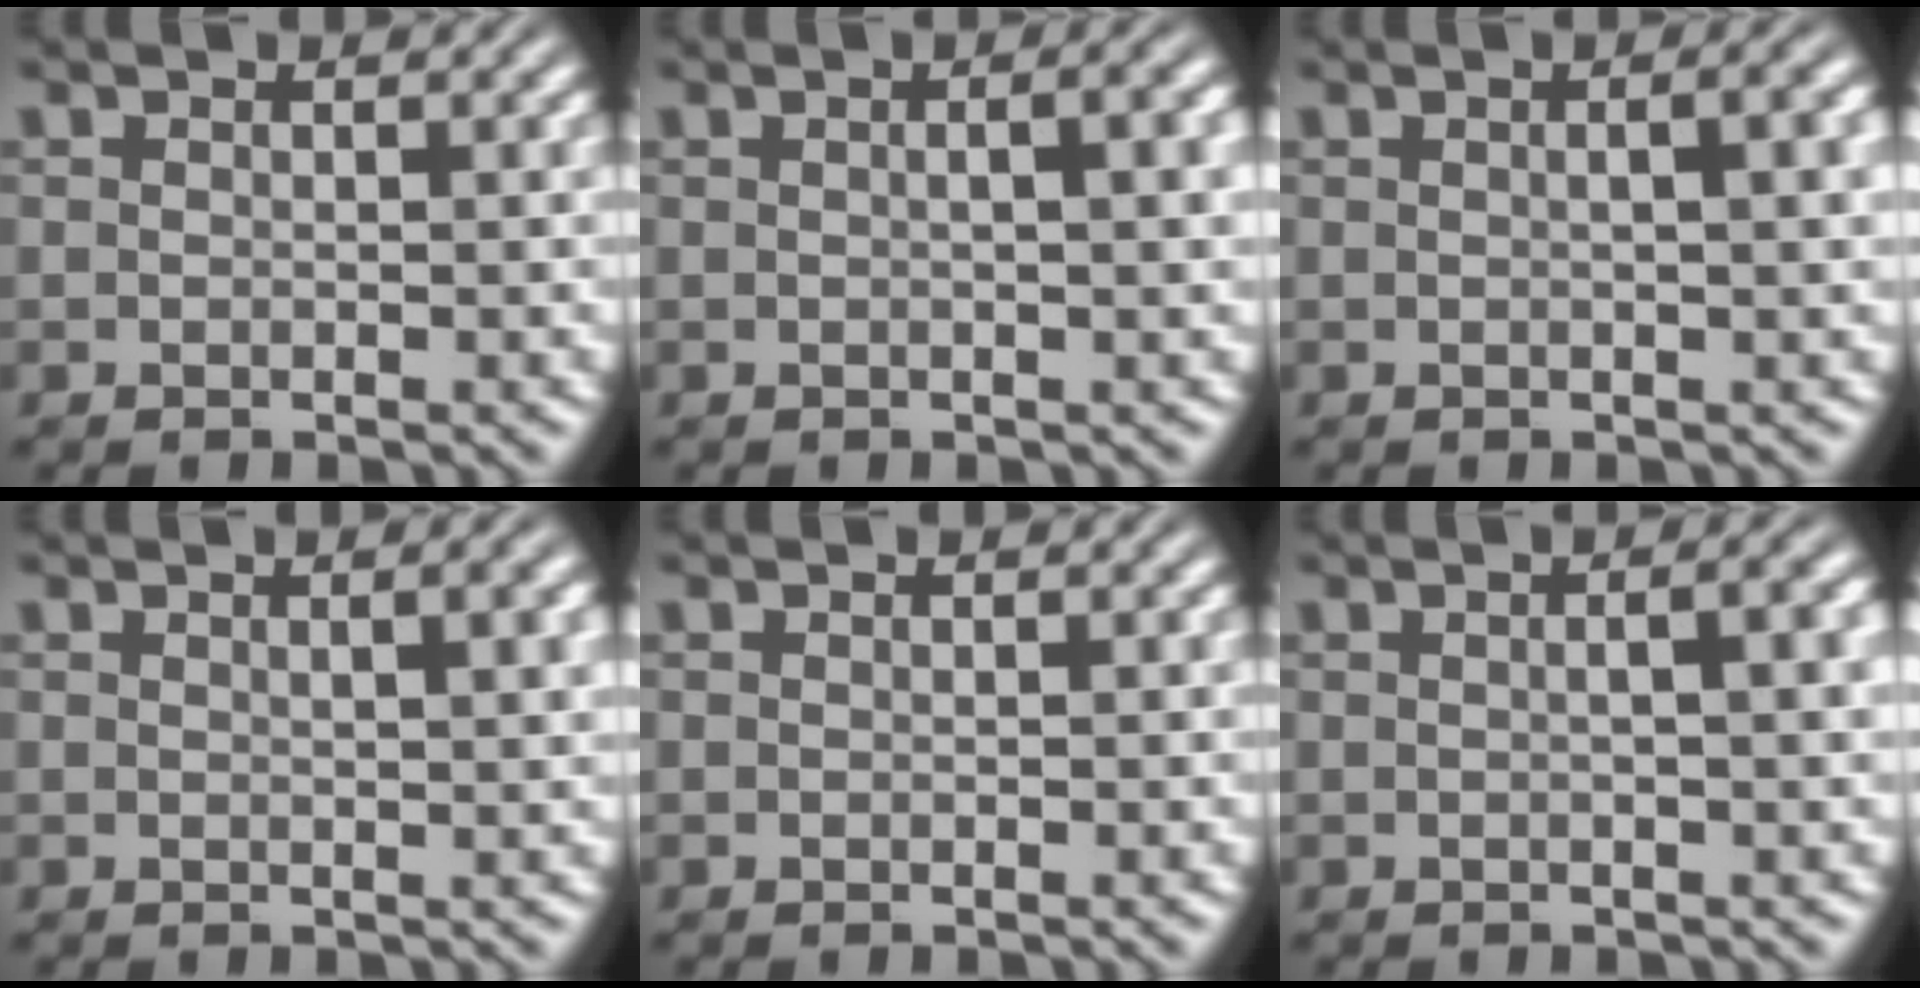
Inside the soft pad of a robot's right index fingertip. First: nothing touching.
{"total": 2.2, "force": [0.3, -0.1, 2.2], "torque": [-0.021, 0.010, 0.003]}
{"total": 2.2, "force": [0.4, -0.2, 2.2], "torque": [-0.020, 0.011, 0.004]}
{"total": 1.6, "force": [0.6, -0.5, 1.4], "torque": [-0.018, 0.003, 0.012]}
{"total": 0.0}
{"total": 2.5, "force": [0.3, -0.2, 2.5], "torque": [-0.021, 0.014, 0.001]}